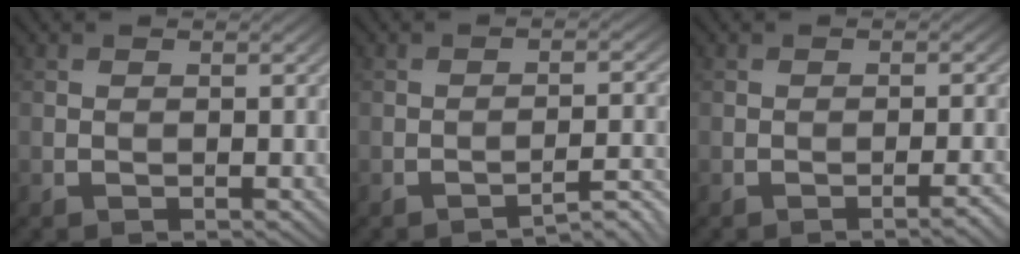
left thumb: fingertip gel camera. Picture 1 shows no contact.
{"total": 2.9, "force": [-2.8, -0.6, 0.6], "torque": [-0.007, 0.014, -0.037]}
{"total": 1.7, "force": [-1.3, -0.5, 0.9], "torque": [-0.016, 0.005, -0.020]}